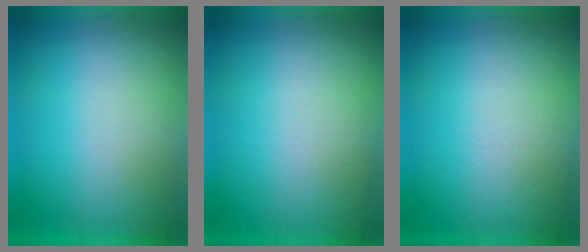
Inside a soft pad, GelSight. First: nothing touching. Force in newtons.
{"total": 2.4}
{"total": 2.1}